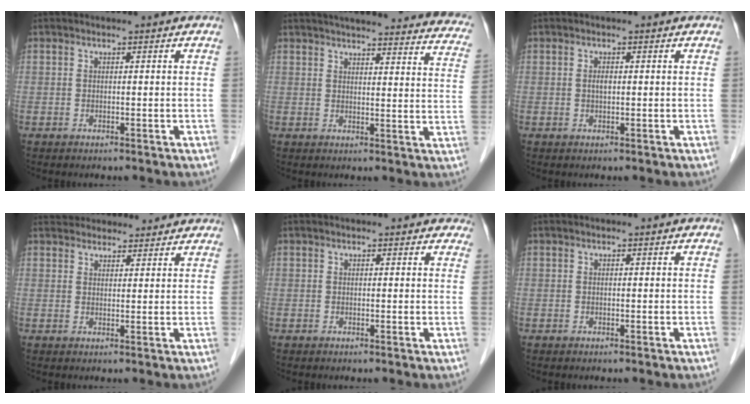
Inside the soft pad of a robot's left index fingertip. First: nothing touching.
{"total": 27.1, "force": [24.8, 4.1, 10.2], "torque": [-0.132, -0.047, 0.273]}
{"total": 0.9, "force": [-0.2, 0.3, 0.8], "torque": [-0.017, -0.007, -0.003]}
{"total": 10.7, "force": [9.9, 3.5, 2.1], "torque": [-0.014, 0.034, 0.133]}
{"total": 3.2, "force": [2.8, 1.3, 0.7], "torque": [0.009, 0.009, 0.017]}
{"total": 0.0}